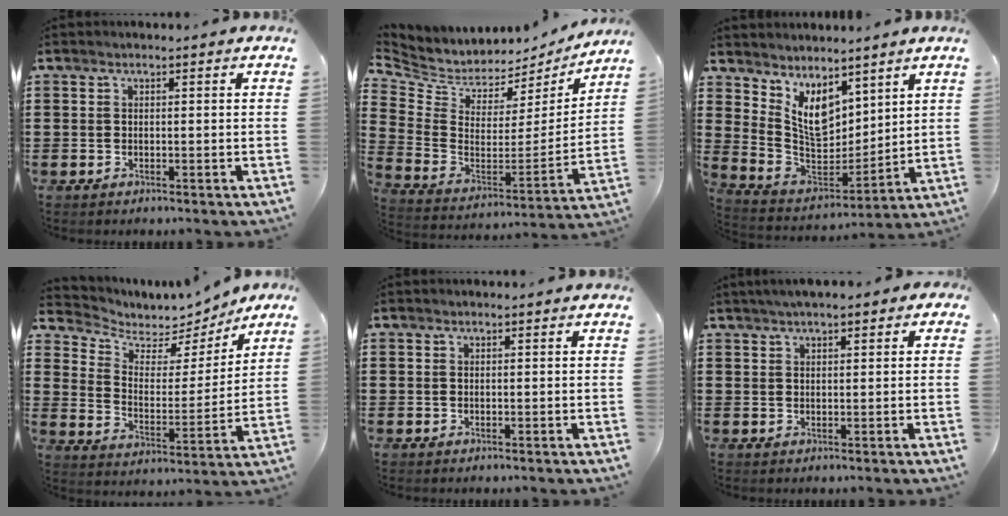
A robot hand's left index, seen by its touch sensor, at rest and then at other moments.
{"total": 4.8, "force": [4.0, 2.6, 0.8], "torque": [-0.048, -0.044, 0.068]}
{"total": 7.2, "force": [4.6, 4.3, 3.4], "torque": [-0.084, -0.027, 0.088]}
{"total": 4.9, "force": [4.2, 2.5, 0.6], "torque": [-0.038, -0.036, 0.068]}
{"total": 0.0}
{"total": 1.8, "force": [1.1, 0.5, 1.3], "torque": [-0.028, 0.005, 0.018]}